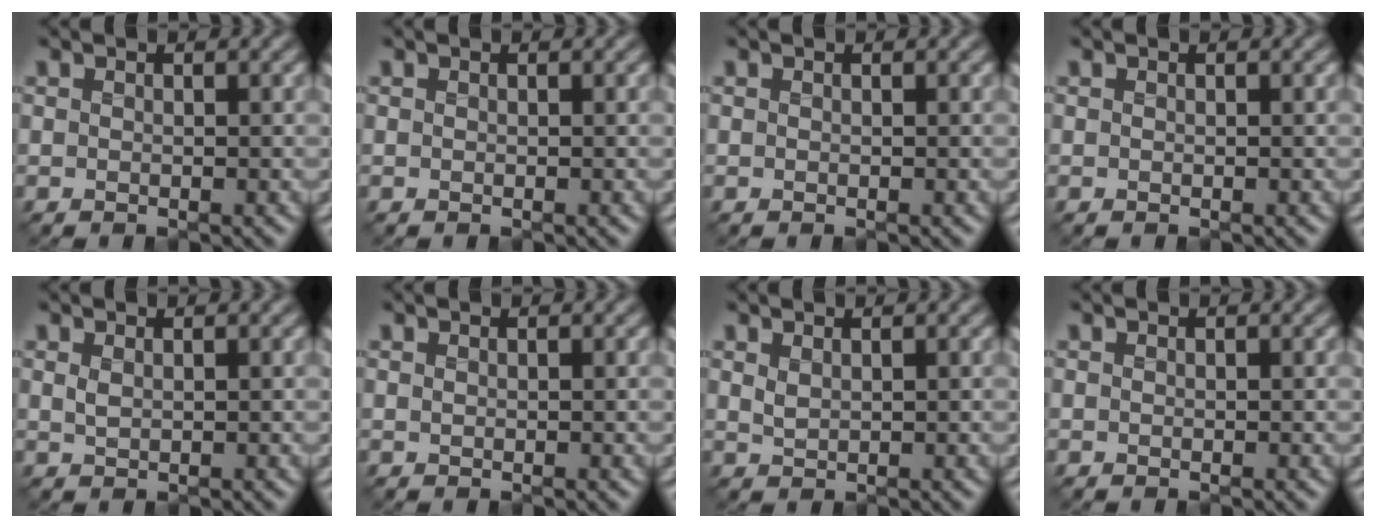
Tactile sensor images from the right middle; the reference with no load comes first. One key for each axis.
{"total": 0.0}
{"total": 0.0}
{"total": 0.0}
{"total": 0.6, "fx": 0.3, "fy": 0.3, "fz": 0.5, "tx": -0.017, "ty": 0.001, "tz": 0.007}
{"total": 0.0}
{"total": 0.9, "fx": 0.6, "fy": 0.3, "fz": 0.6, "tx": -0.019, "ty": -0.001, "tz": 0.014}
{"total": 0.0}